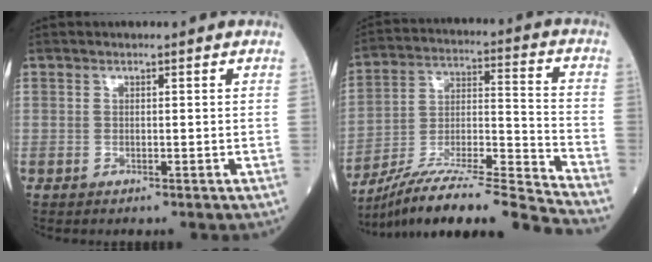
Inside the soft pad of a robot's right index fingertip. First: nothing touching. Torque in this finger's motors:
{"motor_torque": [-0.28, -0.73, 0.05, 0.04]}